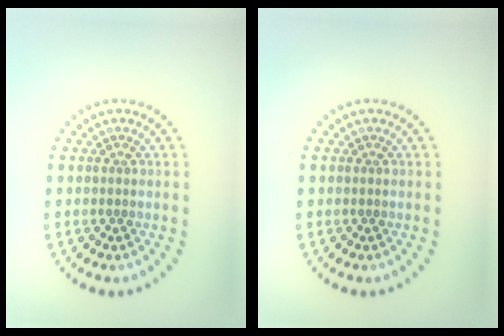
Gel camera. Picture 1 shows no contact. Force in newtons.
{"total": 0.0}